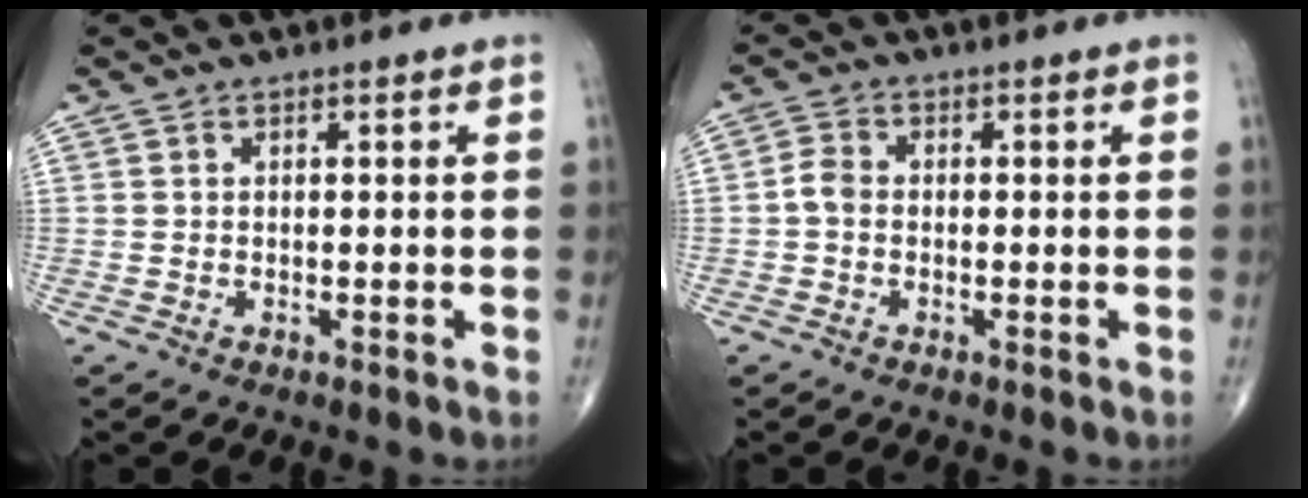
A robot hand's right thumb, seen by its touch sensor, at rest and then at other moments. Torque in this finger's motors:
{"motor_torque": [0.27, 0.51, 0.32, -0.01, 0.04]}